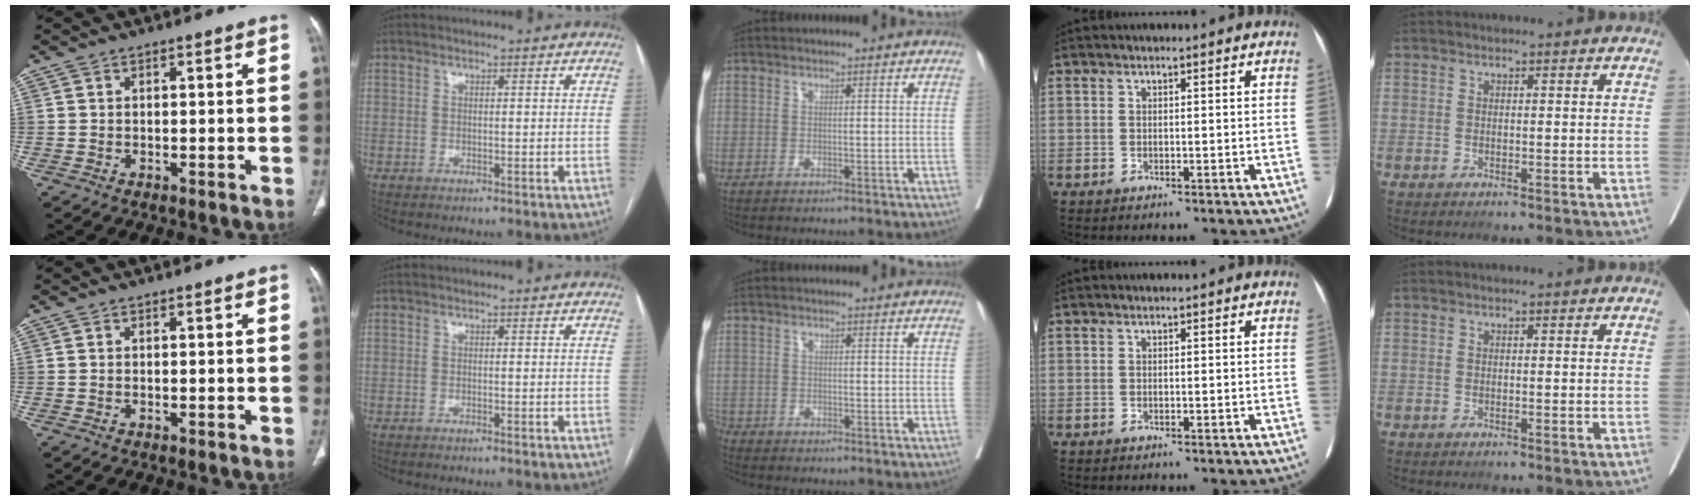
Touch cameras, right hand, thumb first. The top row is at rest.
{"middle": {"total": 2.0, "force": [-1.8, 0.8, 0.0], "torque": [0.000, 0.000, -0.034]}}